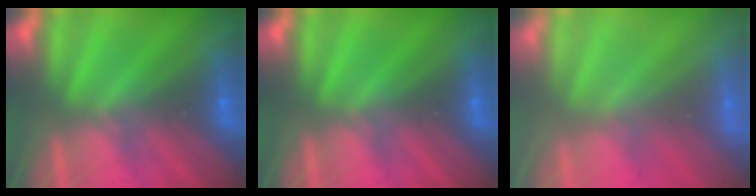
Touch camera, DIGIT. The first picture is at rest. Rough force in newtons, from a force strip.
{"total": 0.0}
{"total": 8.0}